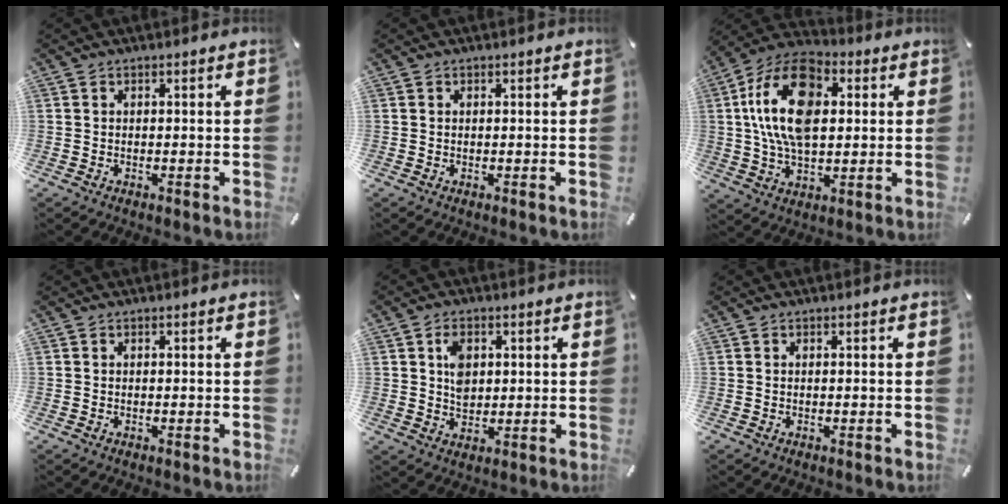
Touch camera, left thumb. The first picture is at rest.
{"total": 0.0}
{"total": 18.5, "force": [3.0, 11.7, 14.0], "torque": [-0.279, 0.005, 0.049]}
{"total": 0.0}
{"total": 5.3, "force": [1.4, 4.2, 2.9], "torque": [-0.042, -0.001, 0.021]}
{"total": 0.0}